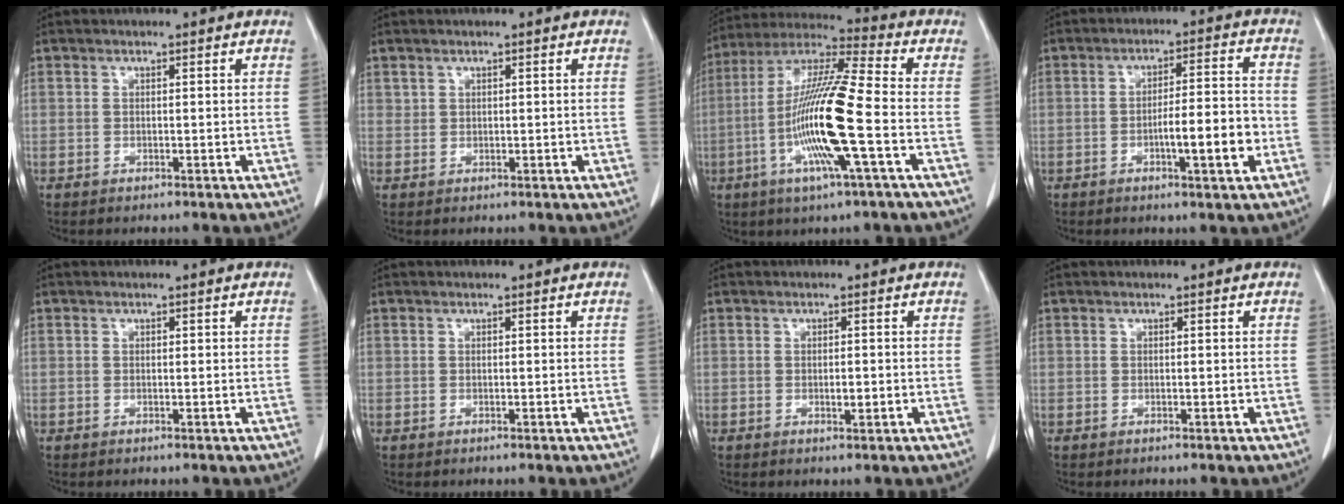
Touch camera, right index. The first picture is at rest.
{"total": 0.8, "force": [0.6, 0.5, 0.1], "torque": [0.007, 0.001, 0.009]}
{"total": 16.3, "force": [-4.0, 0.2, 15.8], "torque": [-0.314, -0.008, -0.085]}
{"total": 8.1, "force": [-2.5, 0.9, 7.6], "torque": [-0.117, 0.008, -0.038]}
{"total": 0.0}
{"total": 0.0}
{"total": 1.5, "force": [-0.3, 0.5, 1.4], "torque": [-0.024, -0.001, -0.002]}
{"total": 0.0}